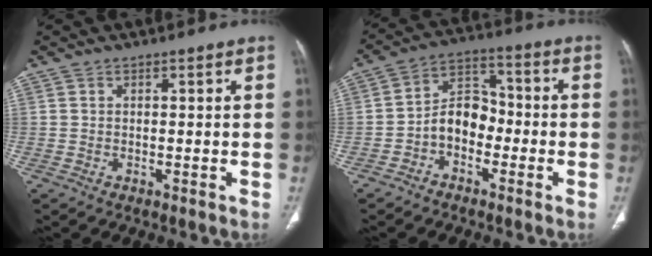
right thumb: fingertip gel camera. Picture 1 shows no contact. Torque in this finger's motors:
{"motor_torque": [1.05, 1.20, 0.98, -0.51, 0.03]}